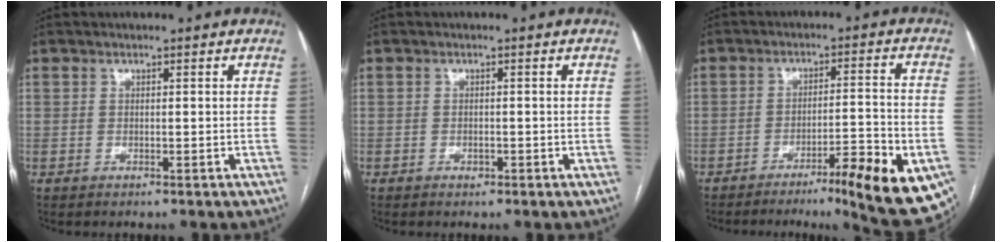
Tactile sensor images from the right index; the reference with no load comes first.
{"total": 0.8, "force": [-0.5, 0.5, 0.4], "torque": [-0.006, 0.002, -0.006]}
{"total": 16.3, "force": [-9.4, 1.7, 13.2], "torque": [-0.105, 0.010, -0.132]}